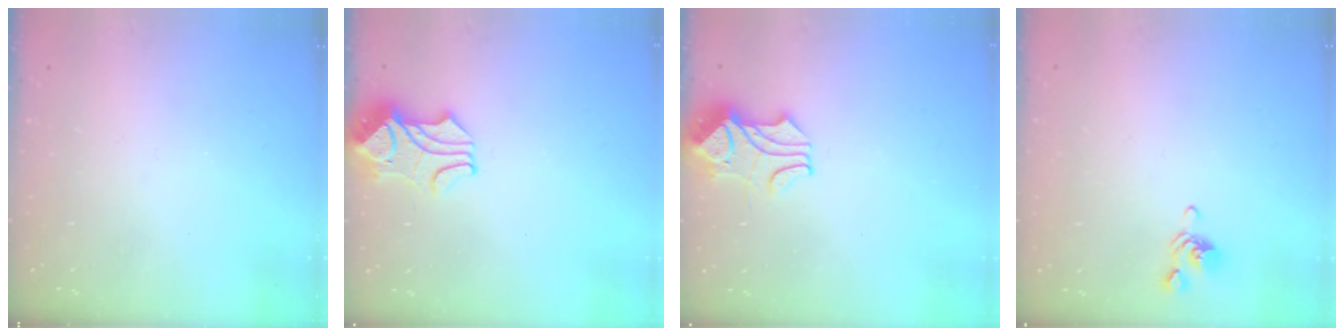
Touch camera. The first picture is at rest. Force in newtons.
{"total": 2.0, "press": 1.7, "slide": 0.9}
{"total": 1.7, "press": 1.3, "slide": 1.1}
{"total": 2.6, "press": 2.5, "slide": 0.5}